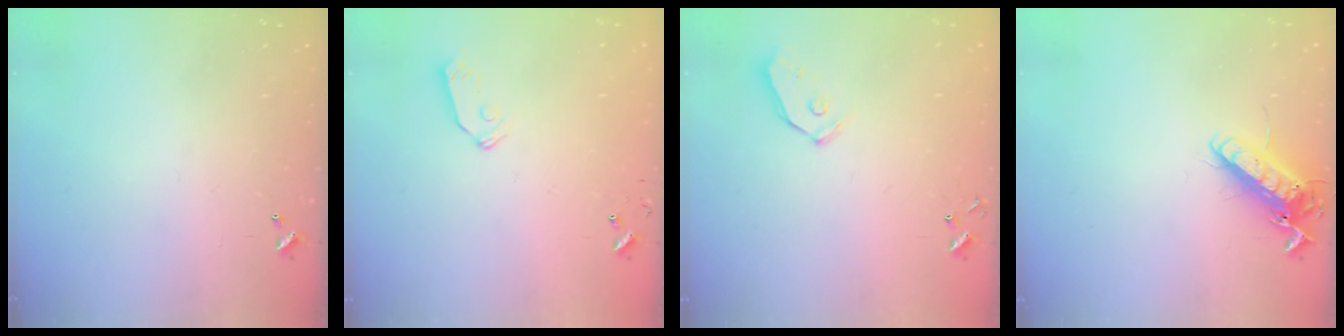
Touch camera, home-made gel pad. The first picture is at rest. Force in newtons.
{"total": 6.5, "press": 6.5, "slide": 0.4}
{"total": 5.4, "press": 5.4, "slide": 0.6}
{"total": 14.2, "press": 14.0, "slide": 2.5}